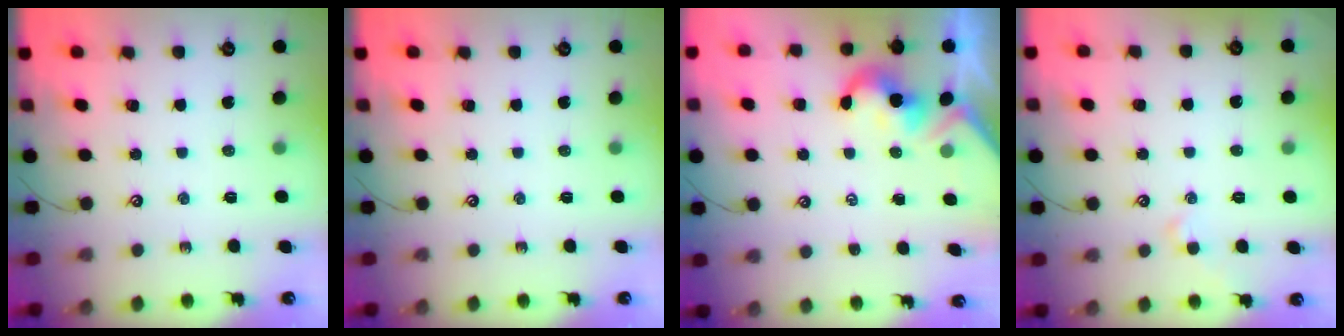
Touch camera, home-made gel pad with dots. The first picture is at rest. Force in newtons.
{"total": 0.0}
{"total": 2.1, "press": 2.1, "slide": 0.4}
{"total": 1.9, "press": 1.8, "slide": 0.4}